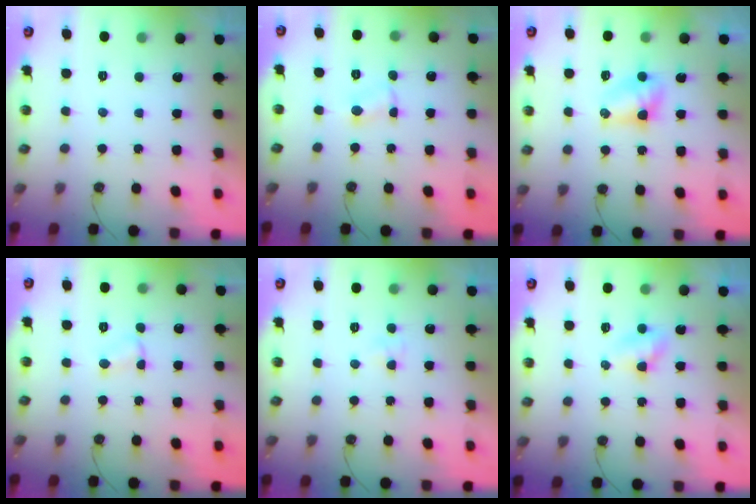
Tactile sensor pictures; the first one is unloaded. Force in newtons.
{"total": 2.7, "press": 2.6, "slide": 0.5}
{"total": 6.1, "press": 5.5, "slide": 2.6}
{"total": 3.5, "press": 3.4, "slide": 0.4}
{"total": 3.1, "press": 2.7, "slide": 1.4}
{"total": 3.0, "press": 3.0, "slide": 0.3}